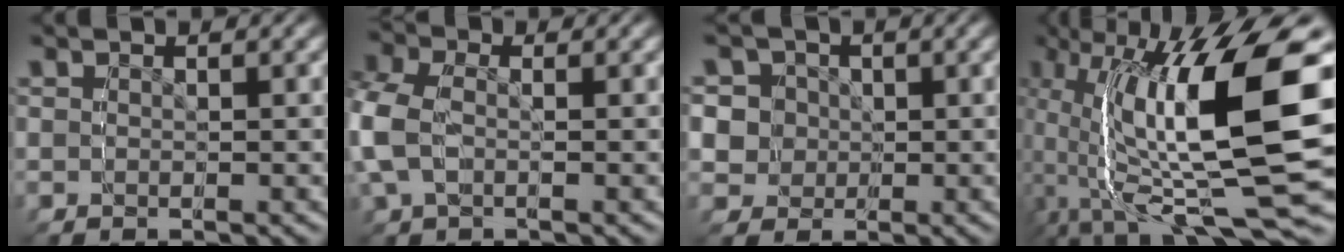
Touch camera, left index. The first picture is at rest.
{"total": 2.5, "force": [-1.0, 1.9, 1.3], "torque": [-0.042, -0.003, -0.015]}
{"total": 9.7, "force": [2.2, 9.0, 2.9], "torque": [-0.061, -0.021, 0.041]}
{"total": 11.1, "force": [0.0, 4.7, 10.0], "torque": [-0.185, 0.012, 0.007]}